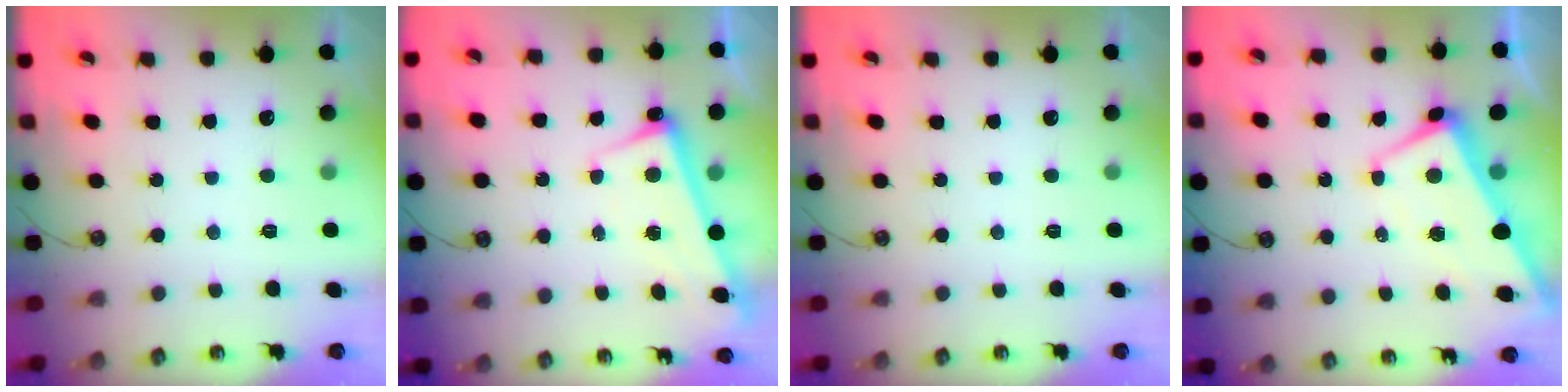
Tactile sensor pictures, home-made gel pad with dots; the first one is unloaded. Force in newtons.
{"total": 2.4, "press": 2.3, "slide": 0.7}
{"total": 0.0}
{"total": 1.5, "press": 1.4, "slide": 0.7}